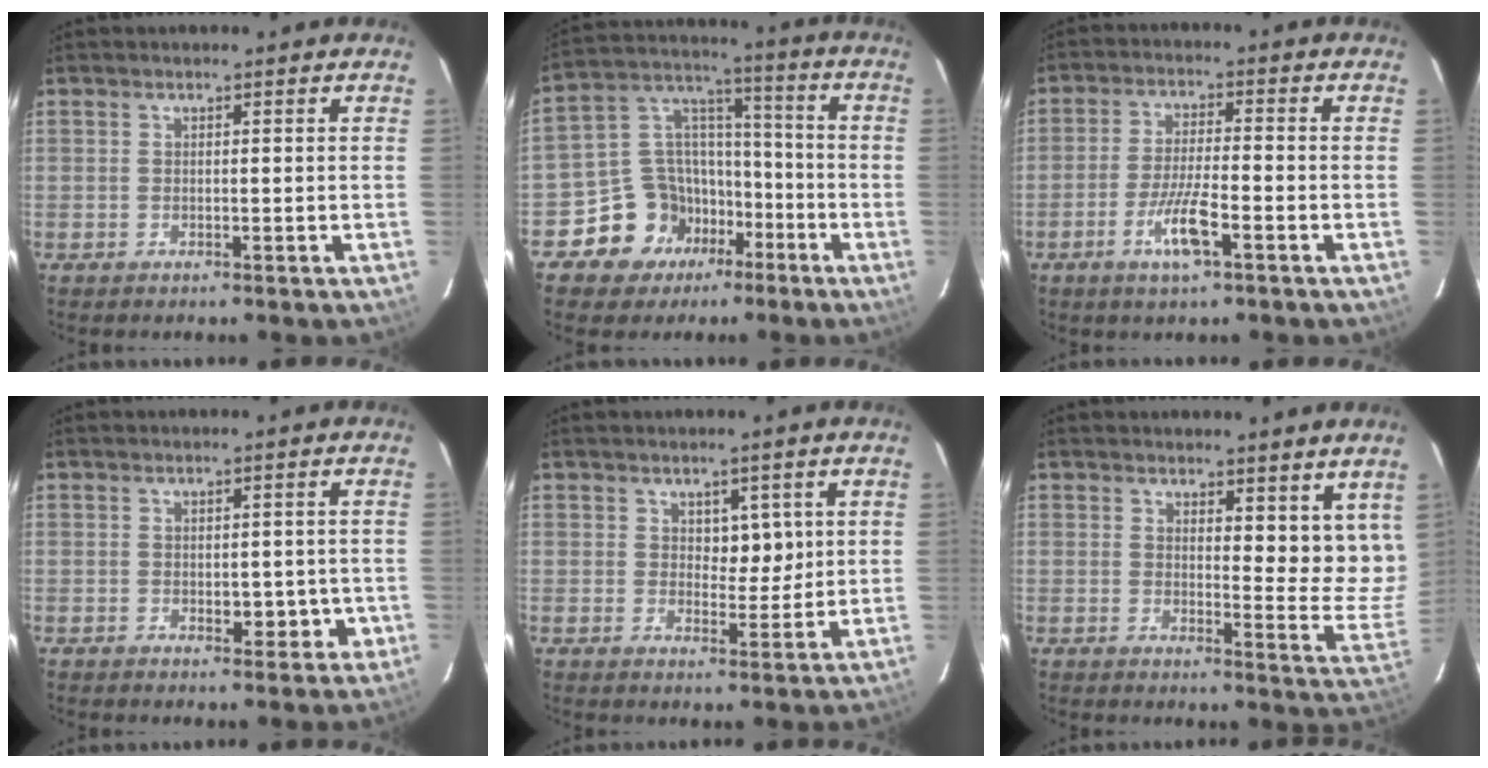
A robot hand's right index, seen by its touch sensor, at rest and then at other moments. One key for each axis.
{"total": 13.1, "fx": -6.4, "fy": 10.6, "fz": 4.2, "tx": -0.079, "ty": 0.065, "tz": -0.099}
{"total": 7.3, "fx": -3.5, "fy": 1.1, "fz": 6.3, "tx": -0.125, "ty": -0.006, "tz": -0.062}
{"total": 4.5, "fx": -1.1, "fy": 2.6, "fz": 3.5, "tx": -0.040, "ty": 0.009, "tz": -0.005}
{"total": 4.4, "fx": 1.4, "fy": 2.6, "fz": 3.2, "tx": -0.044, "ty": 0.001, "tz": 0.026}
{"total": 10.4, "fx": 7.4, "fy": 3.2, "fz": 6.5, "tx": -0.073, "ty": -0.034, "tz": 0.087}